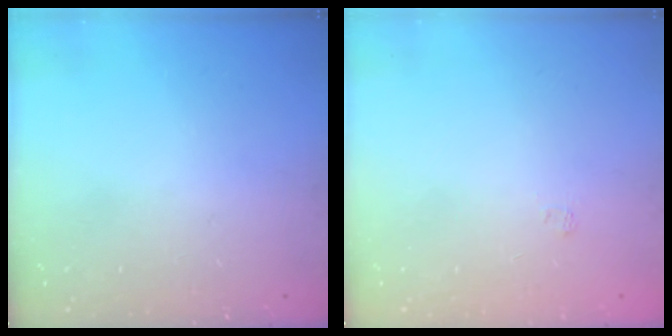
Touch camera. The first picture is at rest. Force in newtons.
{"total": 1.8, "press": 1.4, "slide": 1.1}